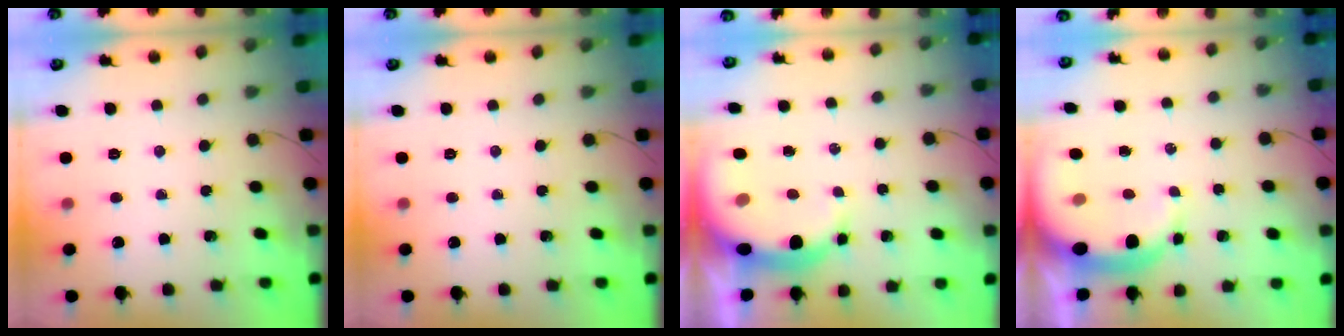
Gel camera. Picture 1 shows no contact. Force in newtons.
{"total": 0.0}
{"total": 8.0, "press": 7.8, "slide": 1.6}
{"total": 9.1, "press": 8.9, "slide": 1.8}